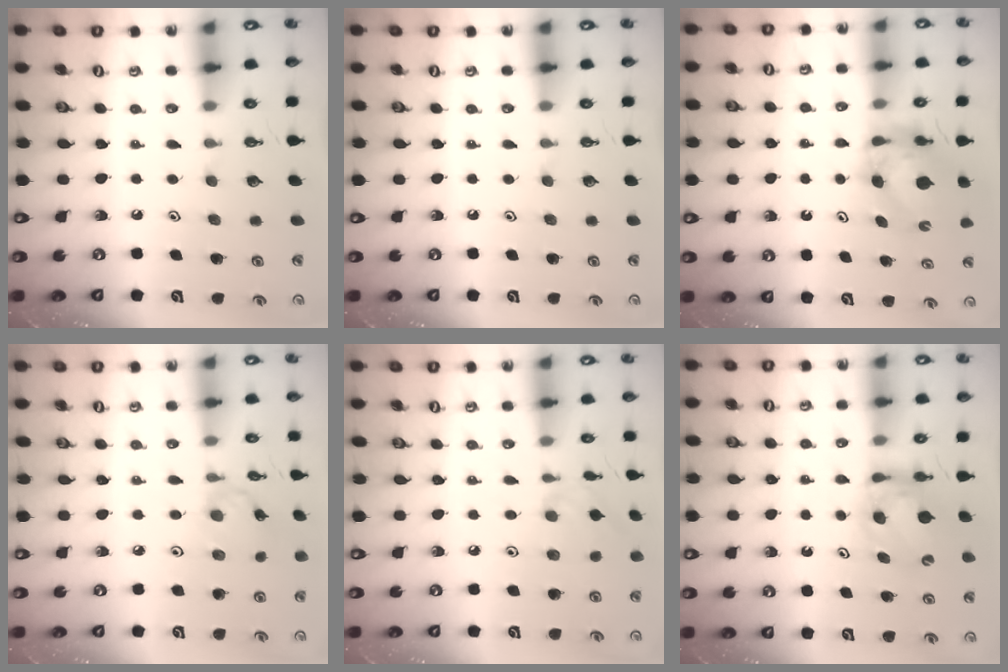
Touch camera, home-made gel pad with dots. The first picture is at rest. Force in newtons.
{"total": 0.0}
{"total": 6.1, "press": 6.1, "slide": 0.2}
{"total": 1.1, "press": 1.1, "slide": 0.3}
{"total": 1.6, "press": 1.6, "slide": 0.3}
{"total": 6.4, "press": 6.4, "slide": 0.5}